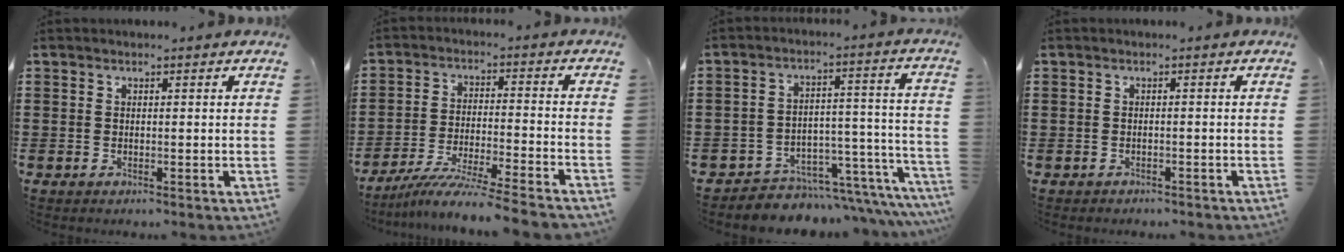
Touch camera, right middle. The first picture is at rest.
{"total": 7.5, "force": [-6.7, -0.8, 3.2], "torque": [-0.059, -0.011, -0.129]}
{"total": 4.2, "force": [-3.7, 1.9, 0.7], "torque": [-0.016, 0.006, -0.072]}
{"total": 0.0}